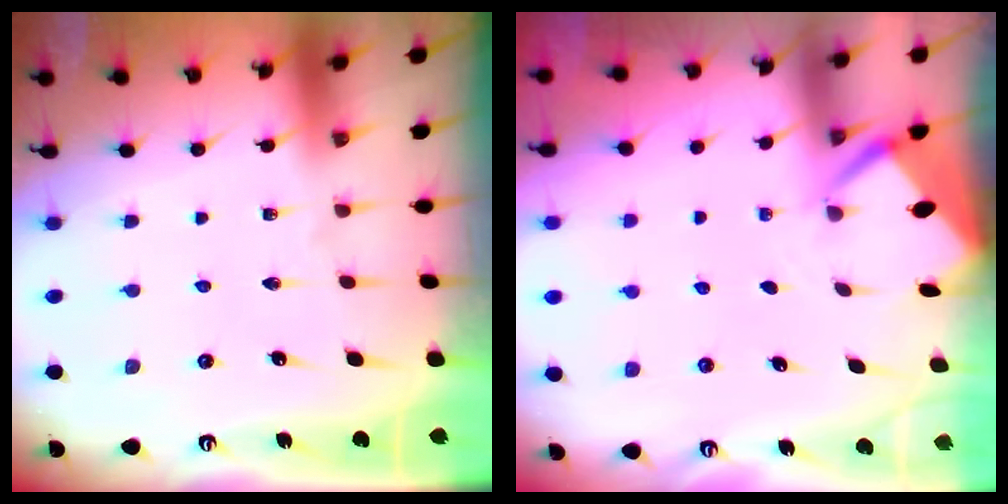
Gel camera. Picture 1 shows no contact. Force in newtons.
{"total": 2.6, "press": 2.6, "slide": 0.0}